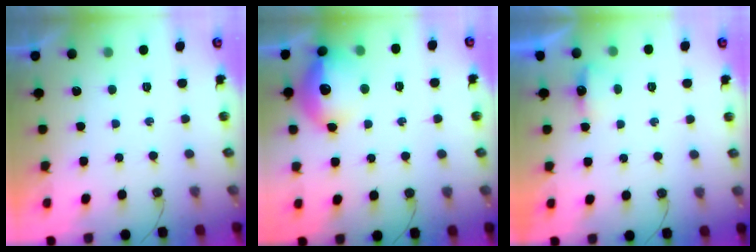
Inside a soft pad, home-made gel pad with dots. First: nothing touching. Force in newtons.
{"total": 15.8, "press": 15.8, "slide": 1.1}
{"total": 3.4, "press": 3.4, "slide": 0.5}